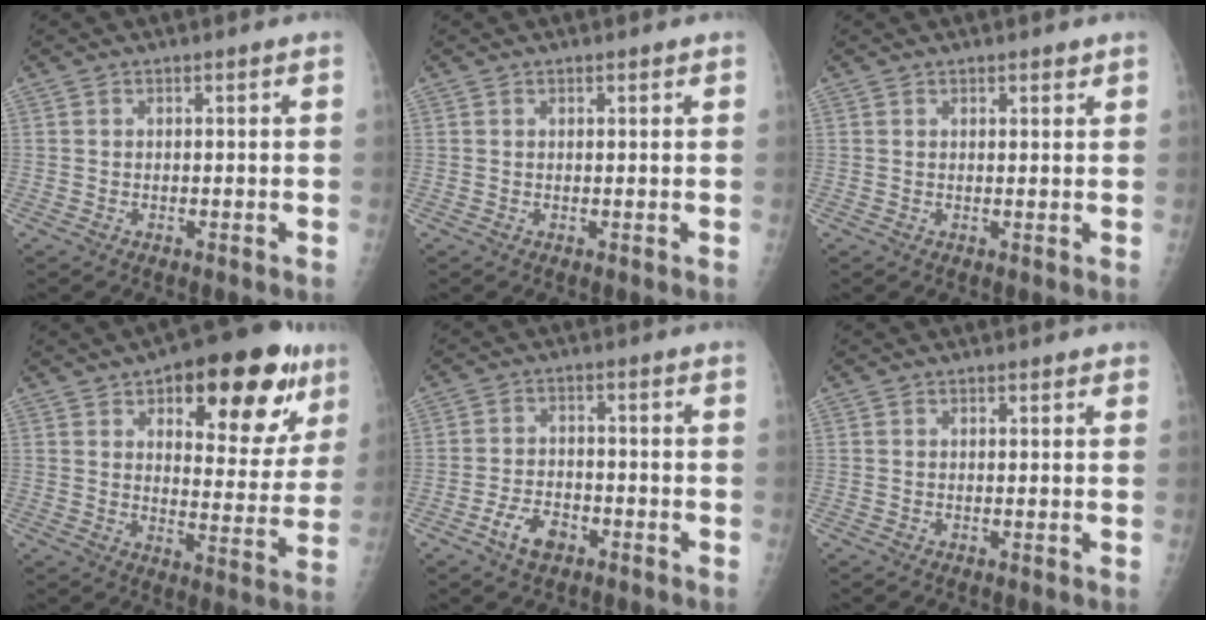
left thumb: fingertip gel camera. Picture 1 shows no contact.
{"total": 0.8, "force": [0.6, 0.3, 0.4], "torque": [-0.006, -0.003, 0.008]}
{"total": 1.5, "force": [1.2, 0.5, 0.8], "torque": [-0.006, -0.007, 0.016]}
{"total": 22.1, "force": [11.2, 9.4, 16.6], "torque": [-0.174, -0.029, 0.156]}
{"total": 5.4, "force": [-3.0, 3.2, 3.2], "torque": [-0.054, 0.019, -0.053]}
{"total": 1.3, "force": [1.0, 0.5, 0.6], "torque": [-0.004, -0.004, 0.010]}